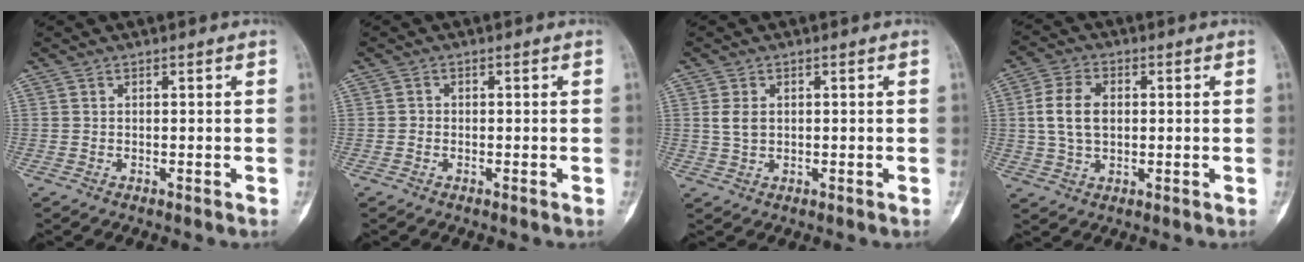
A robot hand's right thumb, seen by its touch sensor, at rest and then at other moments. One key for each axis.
{"total": 0.7, "fx": -0.3, "fy": 0.7, "fz": 0.2, "tx": 0.007, "ty": 0.004, "tz": -0.009}
{"total": 3.0, "fx": 0.4, "fy": 2.1, "fz": 2.1, "tx": -0.034, "ty": 0.001, "tz": 0.010}
{"total": 8.2, "fx": 0.7, "fy": 5.5, "fz": 6.1, "tx": -0.111, "ty": 0.009, "tz": 0.014}